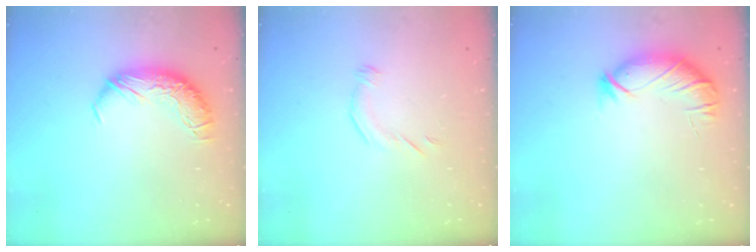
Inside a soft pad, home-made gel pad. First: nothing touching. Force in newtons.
{"total": 4.3, "press": 4.2, "slide": 0.7}
{"total": 3.5, "press": 3.3, "slide": 1.0}